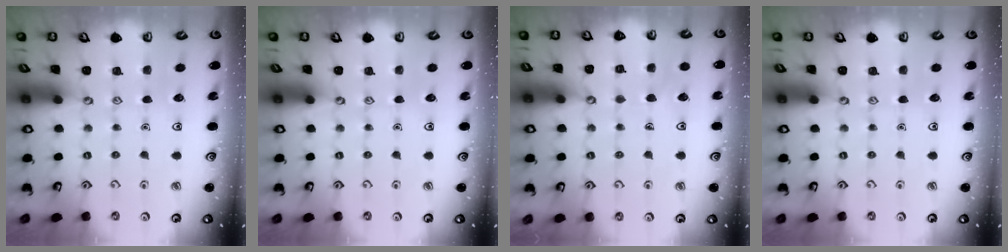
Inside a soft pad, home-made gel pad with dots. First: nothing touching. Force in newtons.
{"total": 0.0}
{"total": 5.6, "press": 5.6, "slide": 0.4}
{"total": 0.0}